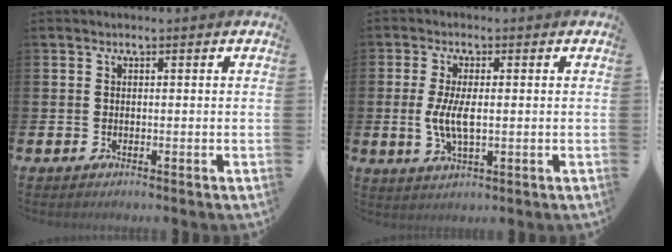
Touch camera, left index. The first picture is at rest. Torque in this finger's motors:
{"motor_torque": [0.36, -0.02, 0.23, 0.21]}